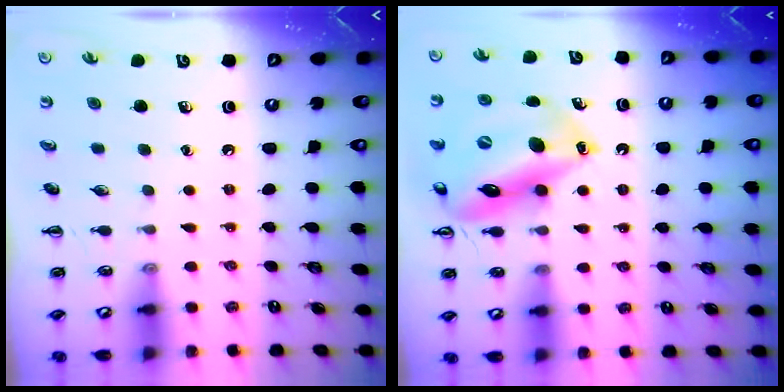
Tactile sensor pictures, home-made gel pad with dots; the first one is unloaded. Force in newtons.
{"total": 18.6, "press": 17.9, "slide": 5.1}